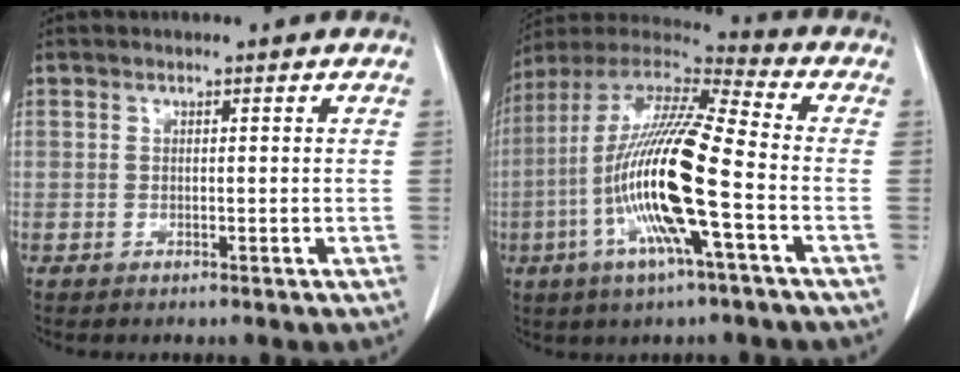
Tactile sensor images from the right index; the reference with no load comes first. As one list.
[{"total": 18.5, "force": [-4.4, 1.2, 17.9], "torque": [-0.357, -0.006, -0.089]}]